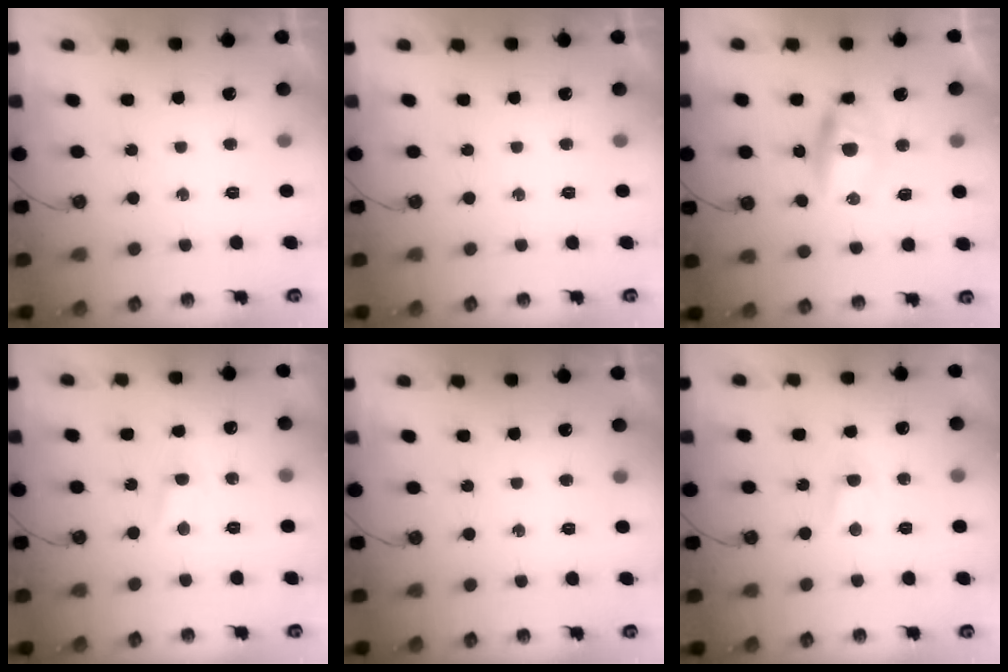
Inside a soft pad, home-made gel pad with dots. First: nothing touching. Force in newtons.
{"total": 0.0}
{"total": 7.8, "press": 7.6, "slide": 2.0}
{"total": 2.8, "press": 2.8, "slide": 0.2}
{"total": 0.0}
{"total": 2.6, "press": 2.6, "slide": 0.3}